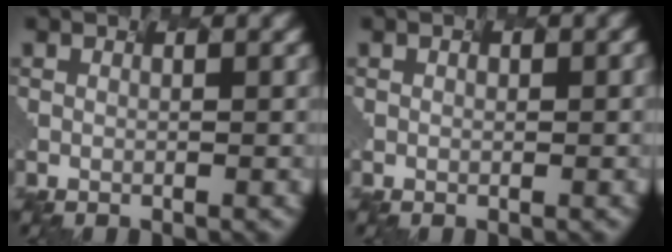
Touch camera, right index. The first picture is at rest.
{"total": 0.0}